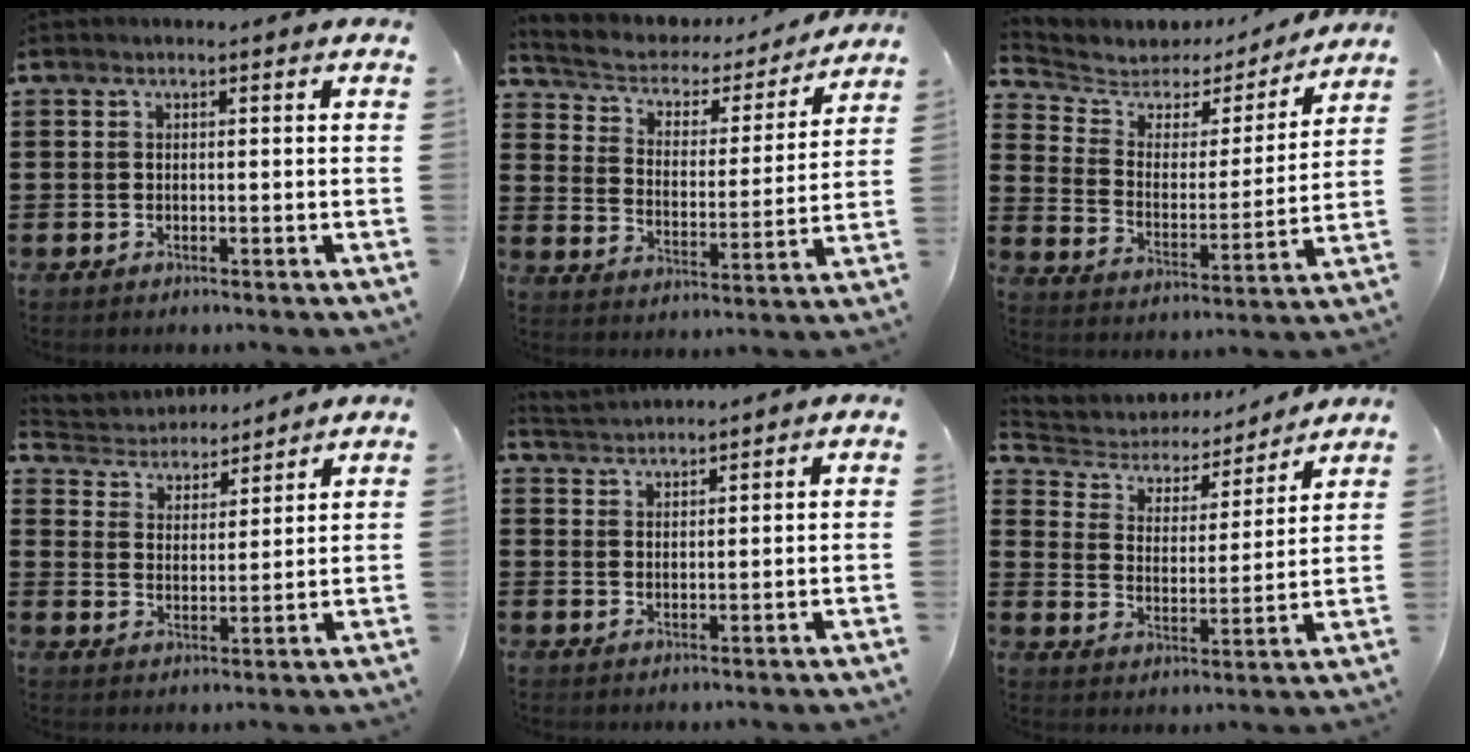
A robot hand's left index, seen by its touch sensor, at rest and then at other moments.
{"total": 3.2, "force": [2.6, 1.7, 0.8], "torque": [-0.037, -0.022, 0.034]}
{"total": 4.6, "force": [3.7, 2.6, 0.6], "torque": [-0.046, -0.026, 0.058]}
{"total": 4.2, "force": [4.1, 0.9, -0.2], "torque": [-0.022, -0.027, 0.069]}
{"total": 2.2, "force": [2.2, -0.2, -0.3], "torque": [-0.002, -0.005, 0.043]}
{"total": 4.0, "force": [3.6, 1.6, 0.7], "torque": [-0.042, -0.027, 0.054]}